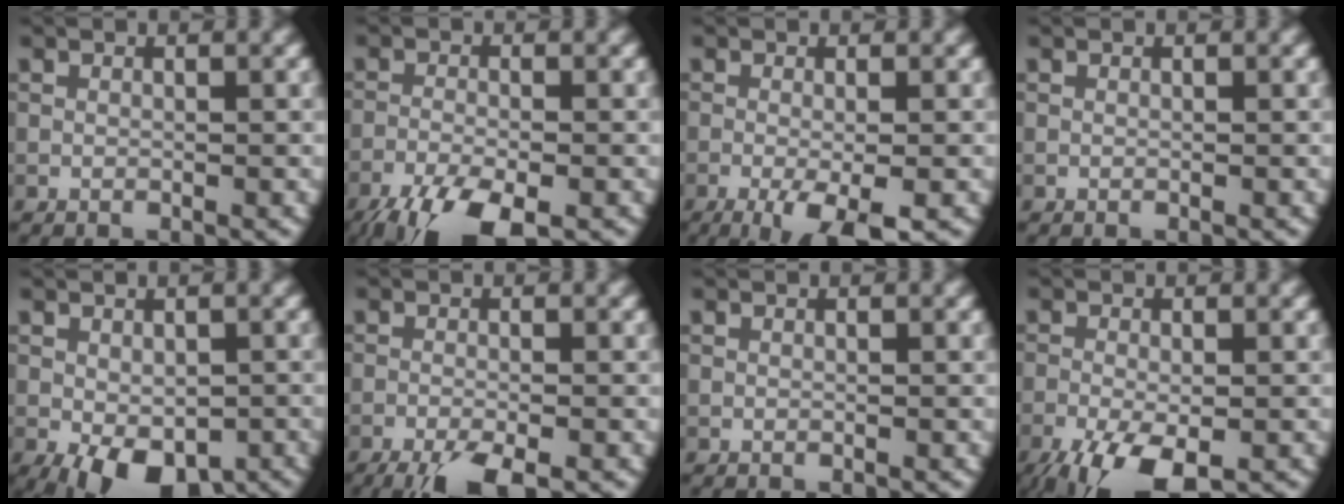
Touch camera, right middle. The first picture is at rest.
{"total": 8.1, "force": [-5.8, 2.3, 5.2], "torque": [-0.102, -0.040, -0.103]}
{"total": 4.9, "force": [-2.4, 1.1, 4.2], "torque": [-0.070, -0.003, -0.041]}
{"total": 0.0}
{"total": 7.5, "force": [-3.6, 3.8, 5.4], "torque": [-0.094, -0.026, -0.039]}
{"total": 5.0, "force": [-3.6, 1.0, 3.3], "torque": [-0.055, -0.021, -0.062]}
{"total": 0.0}
{"total": 7.3, "force": [-4.3, 2.6, 5.3], "torque": [-0.103, -0.019, -0.075]}